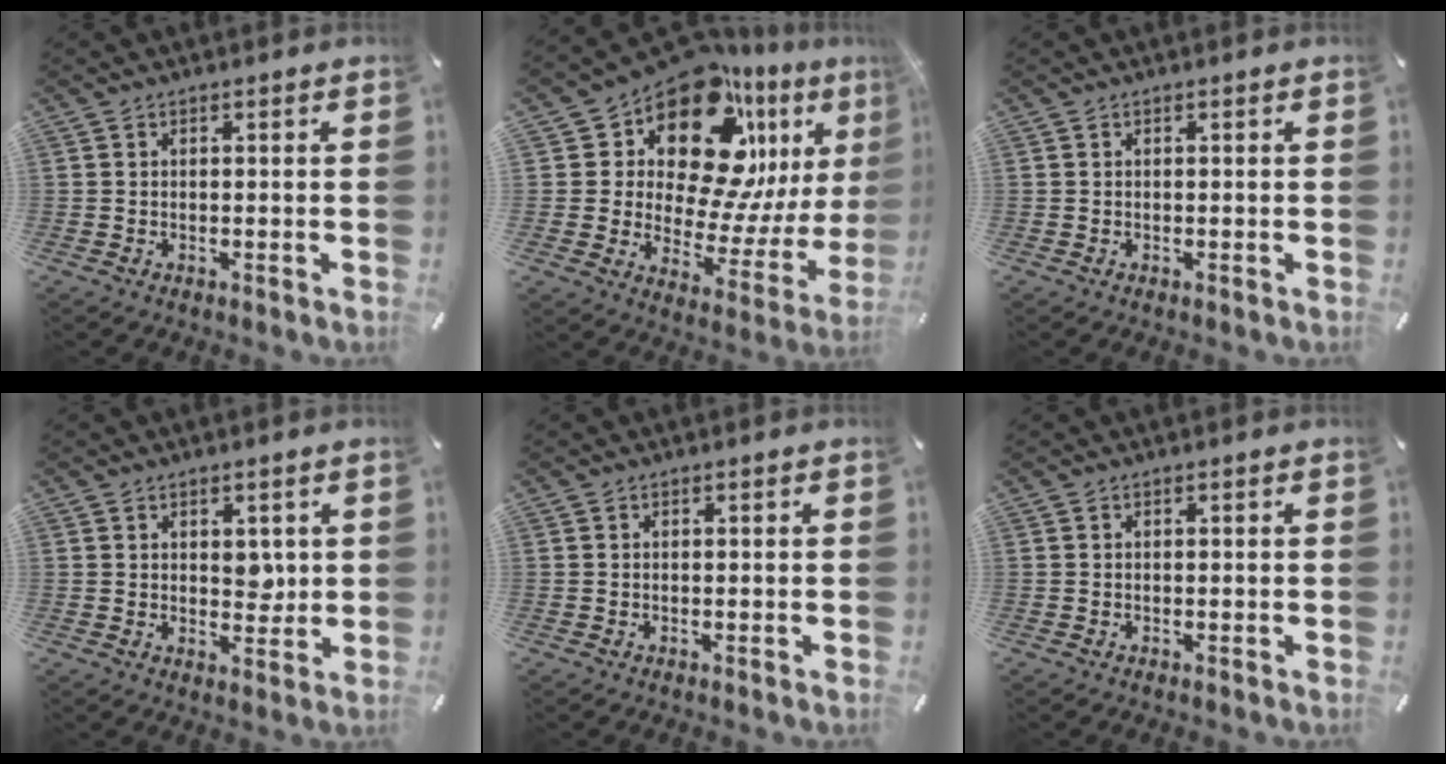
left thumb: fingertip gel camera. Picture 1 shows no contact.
{"total": 19.6, "force": [12.5, 10.7, 10.6], "torque": [-0.168, -0.113, 0.209]}
{"total": 0.0}
{"total": 4.1, "force": [1.2, 3.0, 2.6], "torque": [-0.021, -0.009, 0.017]}
{"total": 0.0}
{"total": 0.0}